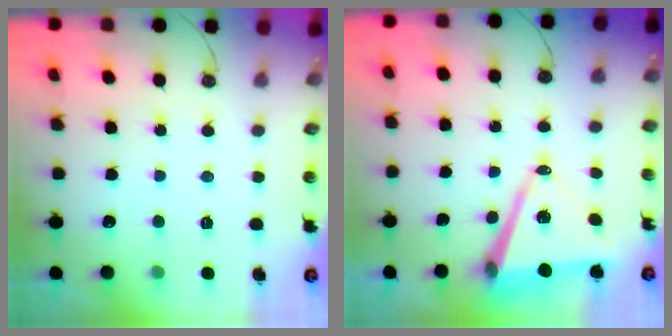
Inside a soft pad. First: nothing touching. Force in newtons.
{"total": 10.9, "press": 10.2, "slide": 4.0}